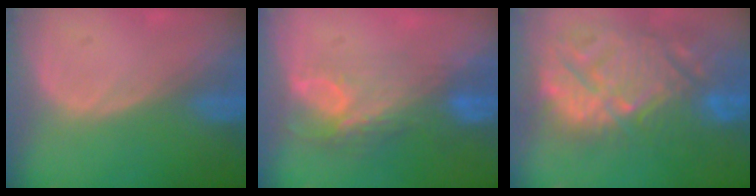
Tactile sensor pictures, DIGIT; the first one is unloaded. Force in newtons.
{"total": 7.8, "press": 6.8, "slide": 3.8}
{"total": 15.0, "press": 12.9, "slide": 7.7}